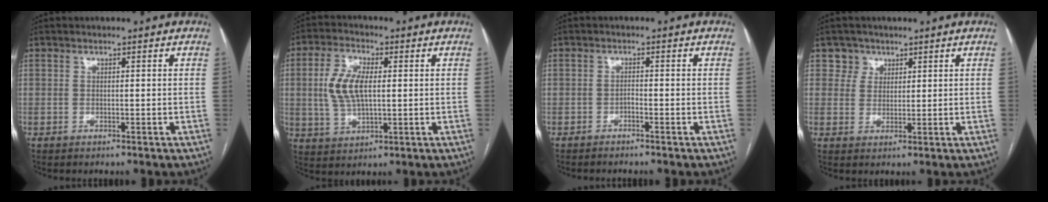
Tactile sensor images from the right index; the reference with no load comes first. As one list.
[{"total": 8.4, "force": [0.9, 3.7, 7.5], "torque": [-0.167, 0.011, 0.022]}, {"total": 1.7, "force": [-1.5, 0.0, 0.8], "torque": [-0.007, 0.003, -0.024]}, {"total": 3.1, "force": [1.8, 2.5, -0.5], "torque": [0.020, 0.003, 0.027]}]